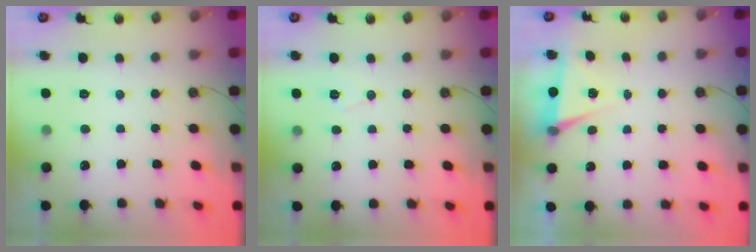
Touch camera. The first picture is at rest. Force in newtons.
{"total": 6.2, "press": 4.1, "slide": 4.6}
{"total": 5.0, "press": 2.3, "slide": 4.4}